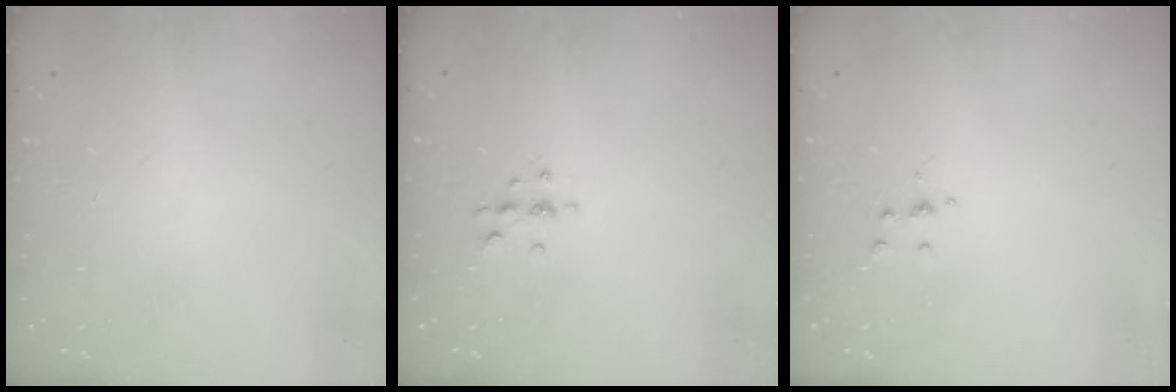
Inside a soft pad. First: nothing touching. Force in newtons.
{"total": 5.2, "press": 5.2, "slide": 0.6}
{"total": 3.3, "press": 3.3, "slide": 0.4}